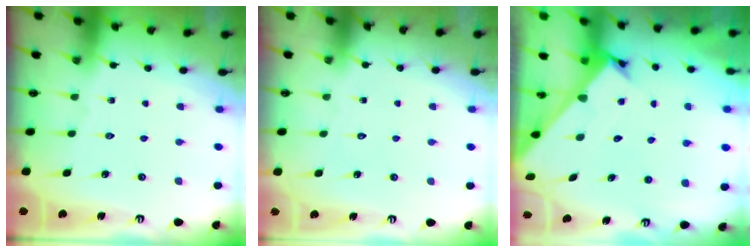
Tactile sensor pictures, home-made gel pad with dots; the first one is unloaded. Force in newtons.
{"total": 1.7, "press": 1.7, "slide": 0.1}
{"total": 2.5, "press": 2.5, "slide": 0.2}